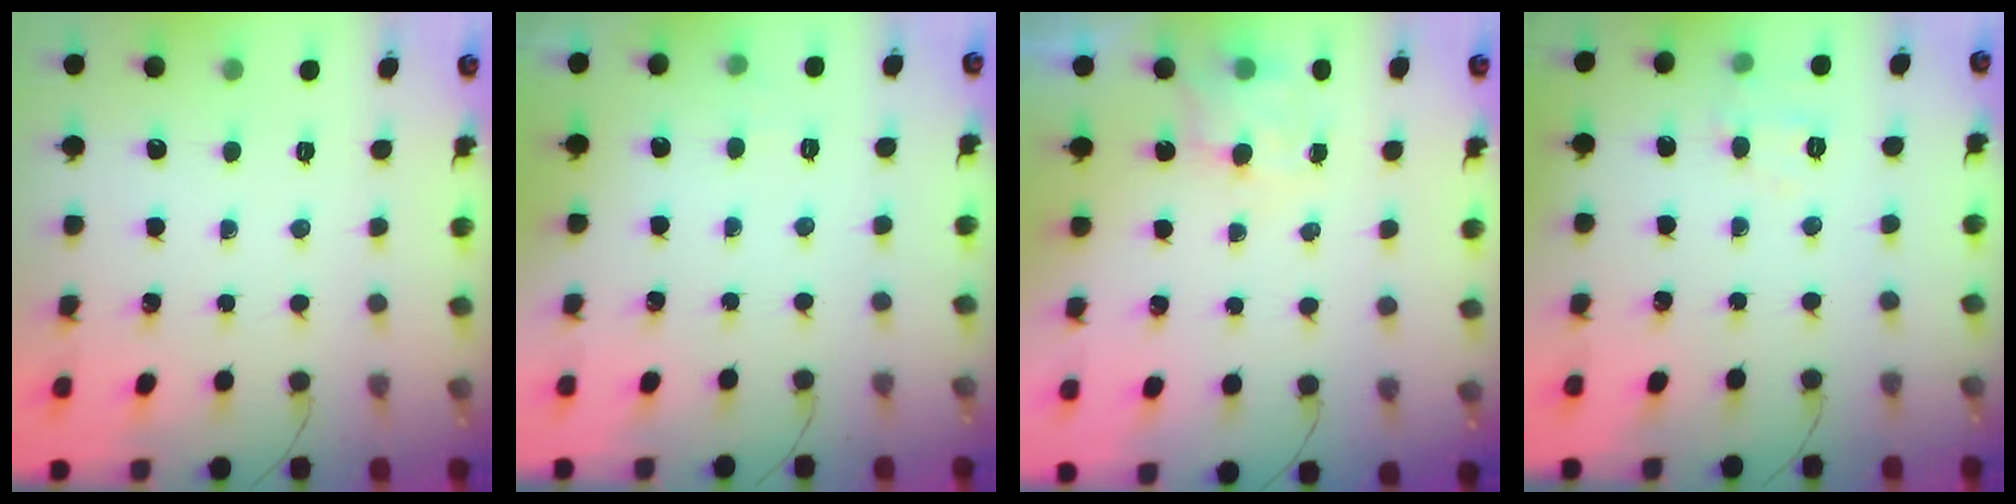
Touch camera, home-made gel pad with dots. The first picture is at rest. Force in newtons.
{"total": 2.6, "press": 2.1, "slide": 1.5}
{"total": 5.7, "press": 5.6, "slide": 1.2}
{"total": 5.8, "press": 5.6, "slide": 1.2}